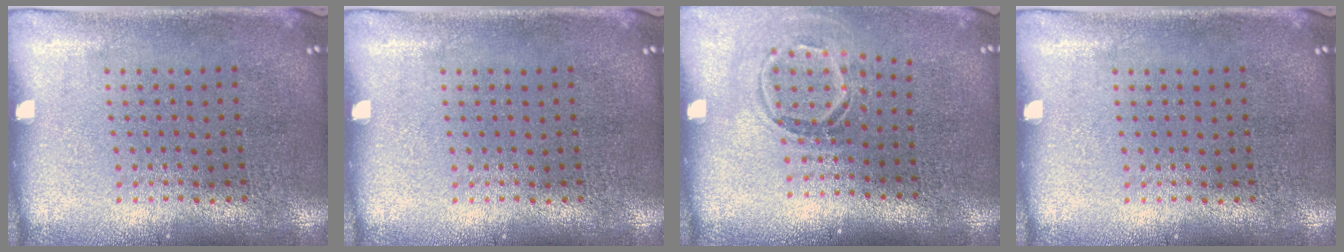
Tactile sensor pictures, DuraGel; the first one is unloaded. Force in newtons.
{"total": 0.0}
{"total": 1.6, "press": 1.1, "slide": 1.2}
{"total": 0.0}